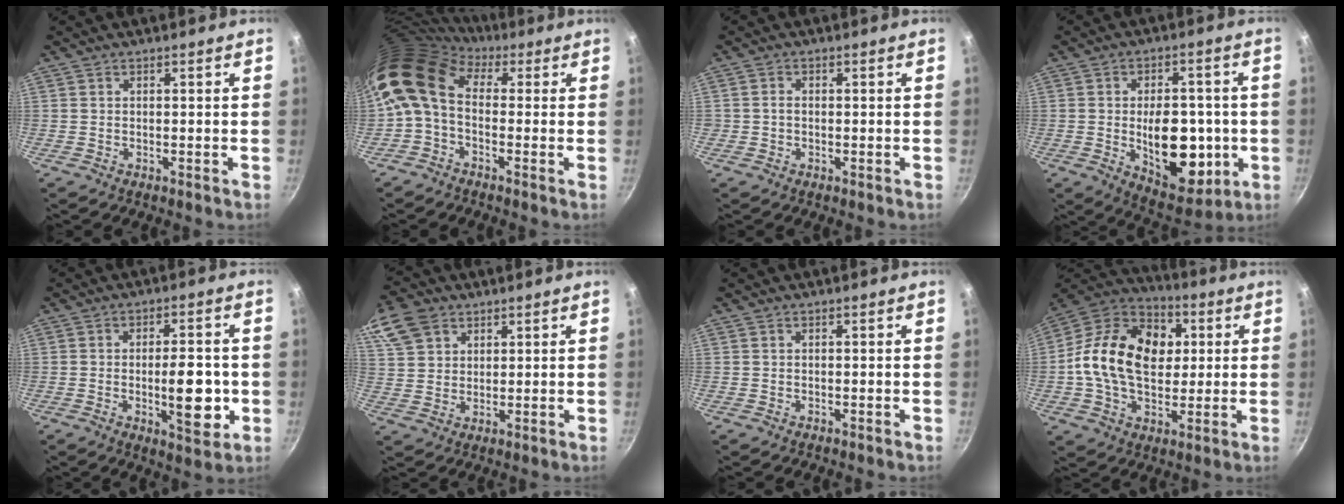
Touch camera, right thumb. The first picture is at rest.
{"total": 11.6, "force": [0.3, 7.9, 8.5], "torque": [-0.163, 0.027, -0.021]}
{"total": 1.4, "force": [-0.2, 1.2, 0.7], "torque": [-0.010, 0.008, -0.005]}
{"total": 17.1, "force": [-2.2, 10.1, 13.5], "torque": [-0.137, -0.003, -0.018]}
{"total": 10.6, "force": [-1.8, 4.1, 9.6], "torque": [-0.116, 0.000, -0.021]}
{"total": 10.8, "force": [5.8, 7.8, 4.6], "torque": [-0.086, -0.001, 0.112]}
{"total": 0.0}
{"total": 20.9, "force": [2.2, 14.7, 14.6], "torque": [-0.219, 0.021, 0.023]}